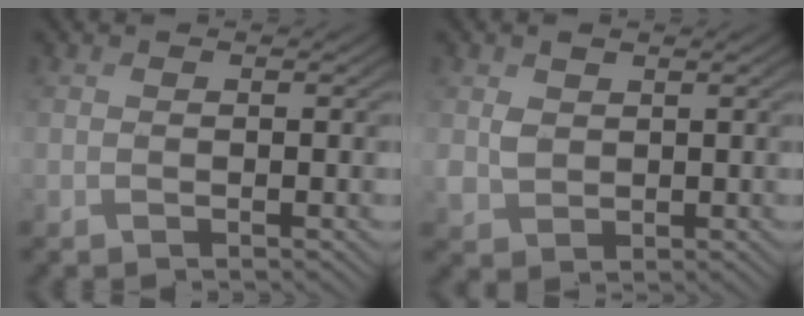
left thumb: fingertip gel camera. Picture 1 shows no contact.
{"total": 2.6, "force": [0.9, 2.0, 1.4], "torque": [-0.034, -0.003, 0.020]}